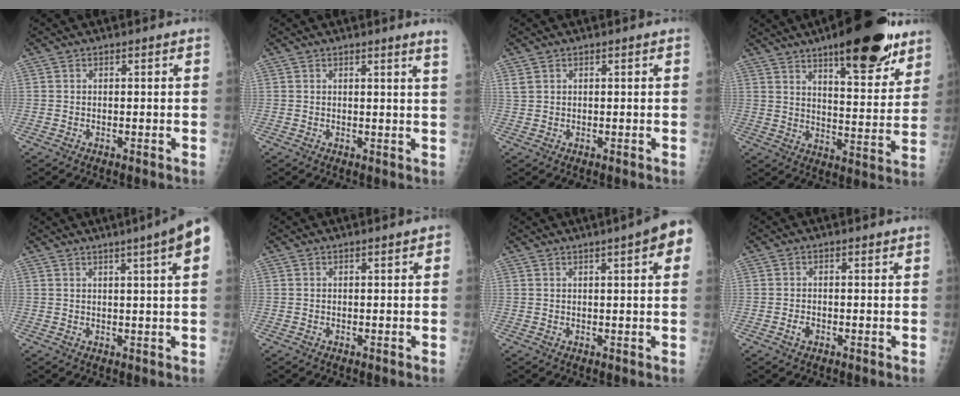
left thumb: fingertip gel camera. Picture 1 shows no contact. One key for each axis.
{"total": 3.2, "fx": 2.5, "fy": -0.9, "fz": 1.8, "tx": -0.028, "ty": -0.017, "tz": 0.020}
{"total": 1.1, "fx": 0.7, "fy": 0.8, "fz": 0.4, "tx": -0.005, "ty": 0.002, "tz": 0.016}
{"total": 21.1, "fx": 13.6, "fy": 6.6, "fz": 14.7, "tx": -0.172, "ty": -0.063, "tz": 0.200}
{"total": 9.0, "fx": 4.4, "fy": -0.1, "fz": 7.8, "tx": -0.096, "ty": 0.007, "tz": 0.047}
{"total": 0.9, "fx": 0.2, "fy": 0.3, "fz": 0.8, "tx": -0.008, "ty": 0.003, "tz": 0.001}
{"total": 8.0, "fx": 3.5, "fy": 1.4, "fz": 7.1, "tx": -0.077, "ty": 0.008, "tz": 0.037}
{"total": 1.4, "fx": -0.6, "fy": 0.9, "fz": 0.8, "tx": -0.014, "ty": 0.001, "tz": -0.011}